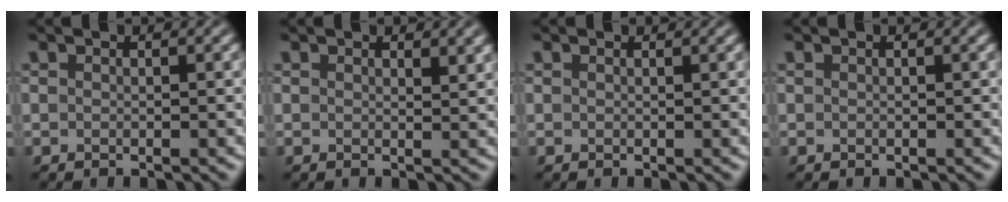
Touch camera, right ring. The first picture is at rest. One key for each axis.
{"total": 1.2, "fx": 0.9, "fy": 0.3, "fz": 0.7, "tx": -0.008, "ty": -0.003, "tz": 0.016}
{"total": 0.5, "fx": 0.5, "fy": 0.1, "fz": 0.1, "tx": -0.004, "ty": -0.004, "tz": 0.005}
{"total": 0.0}